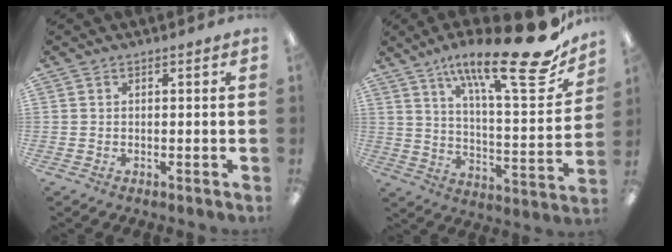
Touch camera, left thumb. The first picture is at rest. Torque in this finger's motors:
{"motor_torque": [0.24, 0.06, 1.63, -1.13, 0.33]}